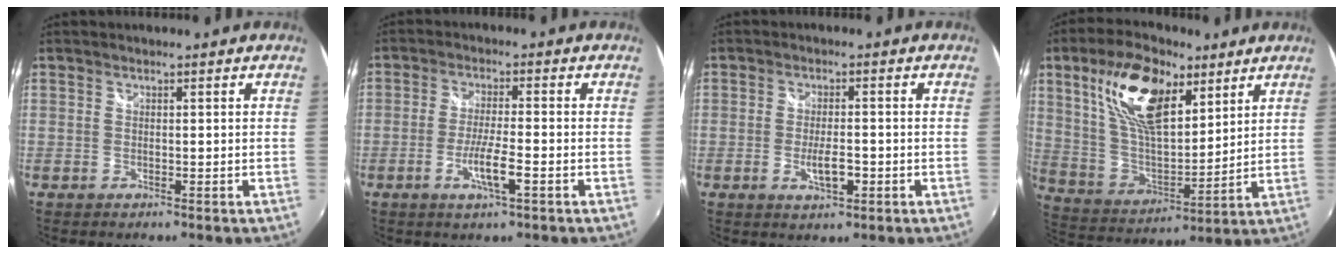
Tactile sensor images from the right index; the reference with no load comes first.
{"total": 6.0, "force": [-2.5, 0.5, 5.4], "torque": [-0.106, -0.008, -0.046]}
{"total": 4.6, "force": [-1.5, 1.5, 4.1], "torque": [-0.078, -0.007, -0.024]}
{"total": 18.9, "force": [9.3, 8.8, 13.9], "torque": [-0.268, 0.017, 0.181]}